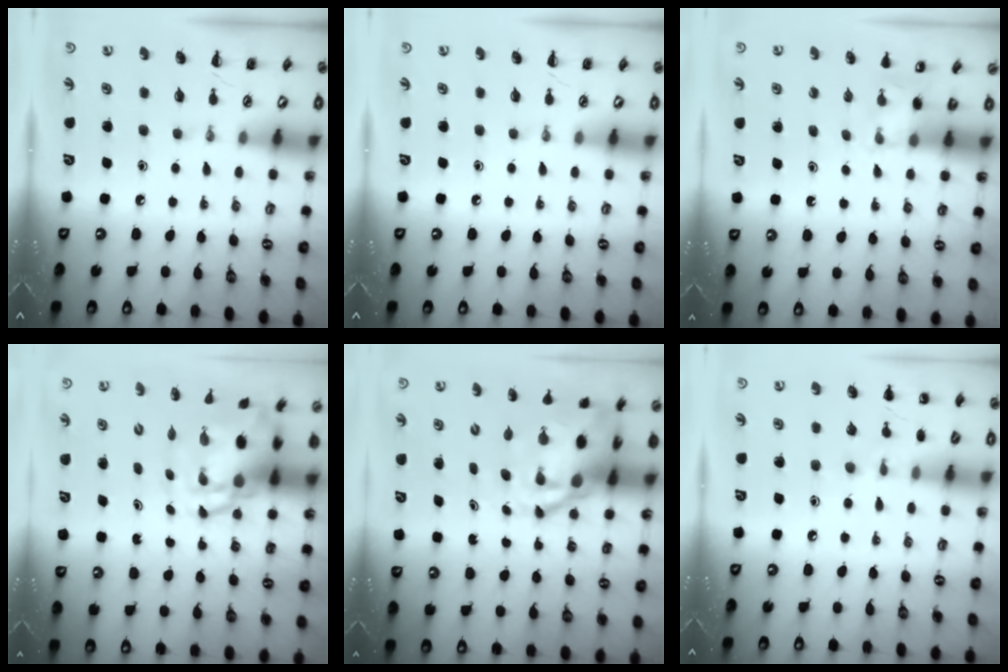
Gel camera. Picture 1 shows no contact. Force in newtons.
{"total": 0.0}
{"total": 3.9, "press": 3.7, "slide": 1.0}
{"total": 7.6, "press": 7.4, "slide": 1.3}
{"total": 8.8, "press": 8.4, "slide": 2.4}
{"total": 6.6, "press": 6.3, "slide": 2.0}